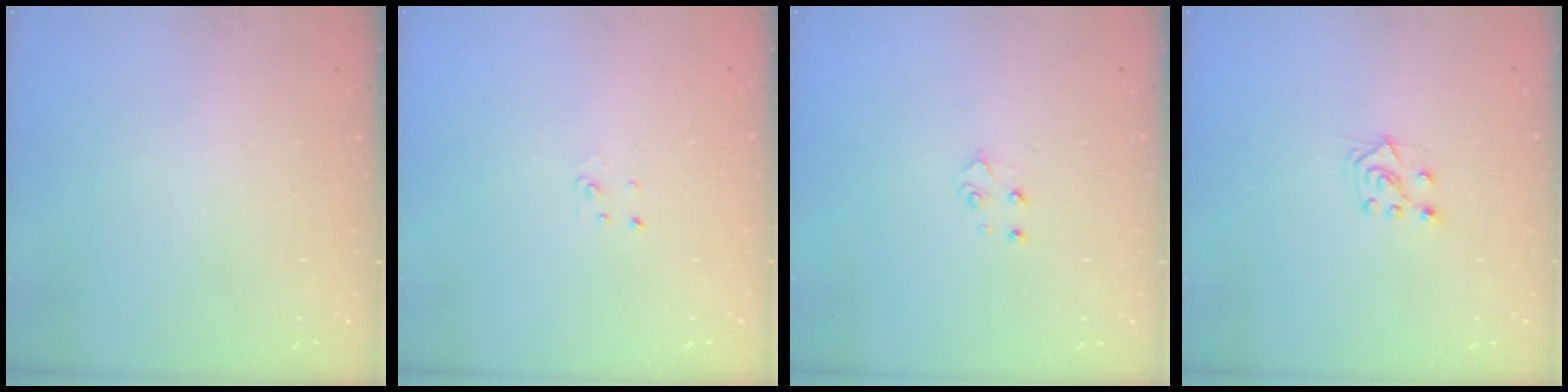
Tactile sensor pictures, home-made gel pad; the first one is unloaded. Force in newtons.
{"total": 2.0, "press": 2.0, "slide": 0.2}
{"total": 3.9, "press": 3.9, "slide": 0.3}
{"total": 5.7, "press": 5.7, "slide": 0.8}